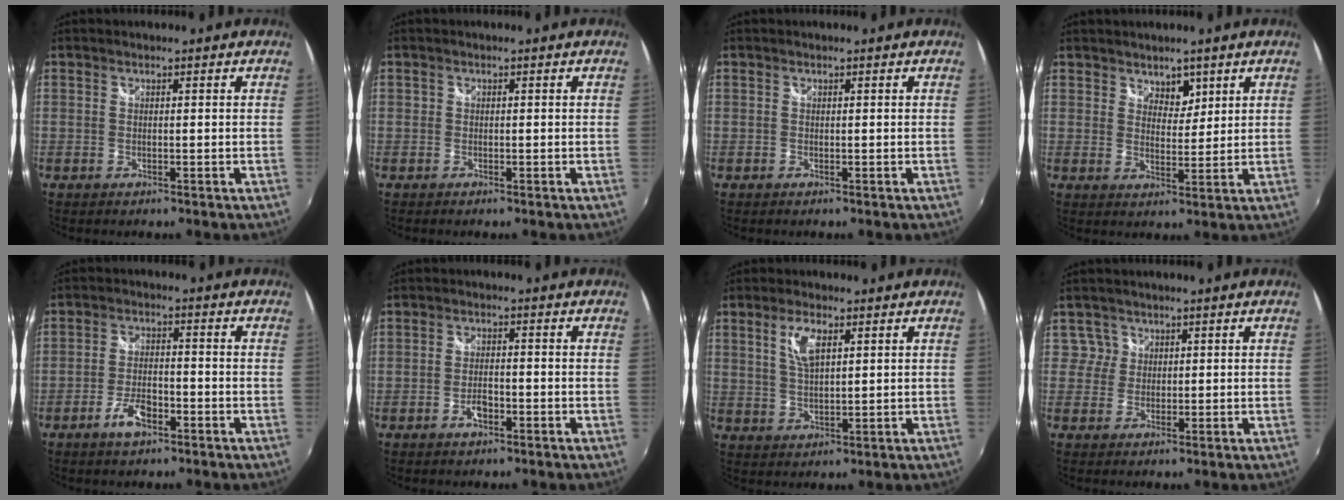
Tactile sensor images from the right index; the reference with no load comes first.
{"total": 0.8, "force": [-0.5, 0.6, 0.1], "torque": [-0.003, -0.003, -0.011]}
{"total": 0.0}
{"total": 3.7, "force": [2.5, 2.4, 1.3], "torque": [-0.011, -0.003, 0.041]}
{"total": 5.7, "force": [-3.4, 2.3, 3.9], "torque": [-0.086, 0.000, -0.059]}
{"total": 3.2, "force": [-1.8, 1.5, 2.3], "torque": [-0.050, 0.001, -0.033]}
{"total": 5.5, "force": [2.4, 2.2, 4.5], "torque": [-0.083, 0.003, 0.047]}
{"total": 2.8, "force": [0.7, 2.6, -0.4], "torque": [0.024, 0.017, 0.010]}